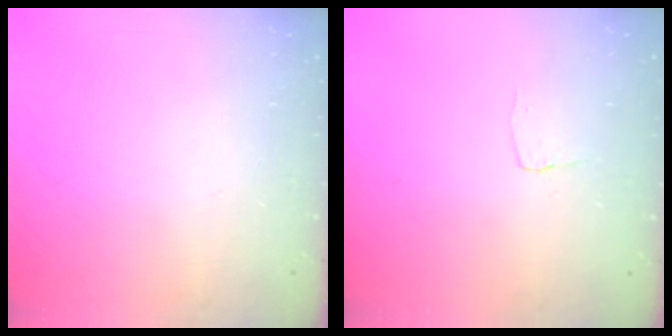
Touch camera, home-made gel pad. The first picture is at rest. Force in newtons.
{"total": 2.9, "press": 2.8, "slide": 0.3}